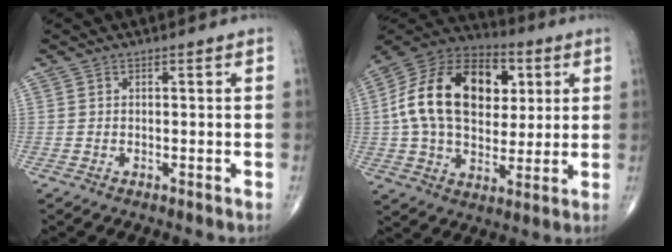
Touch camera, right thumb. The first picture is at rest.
{"total": 23.5, "force": [4.5, 15.4, 17.2], "torque": [-0.285, 0.010, 0.070]}